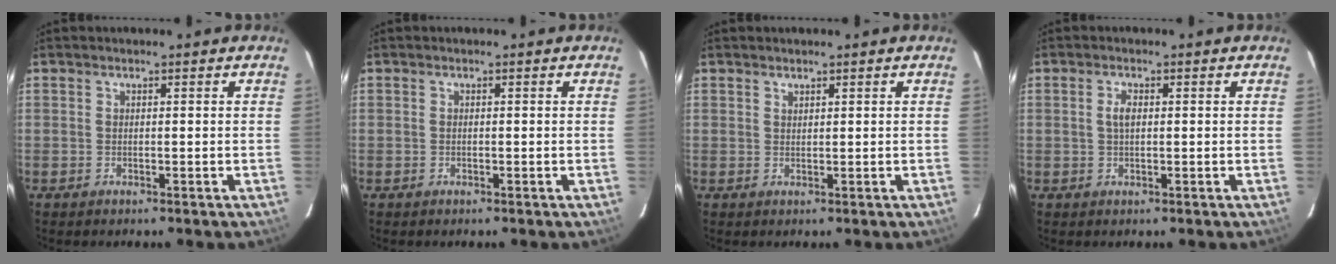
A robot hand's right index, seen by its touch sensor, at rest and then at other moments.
{"total": 0.0}
{"total": 0.7, "force": [0.7, 0.1, 0.1], "torque": [-0.003, 0.001, 0.013]}
{"total": 1.9, "force": [0.3, 0.7, 1.7], "torque": [-0.035, 0.003, 0.005]}